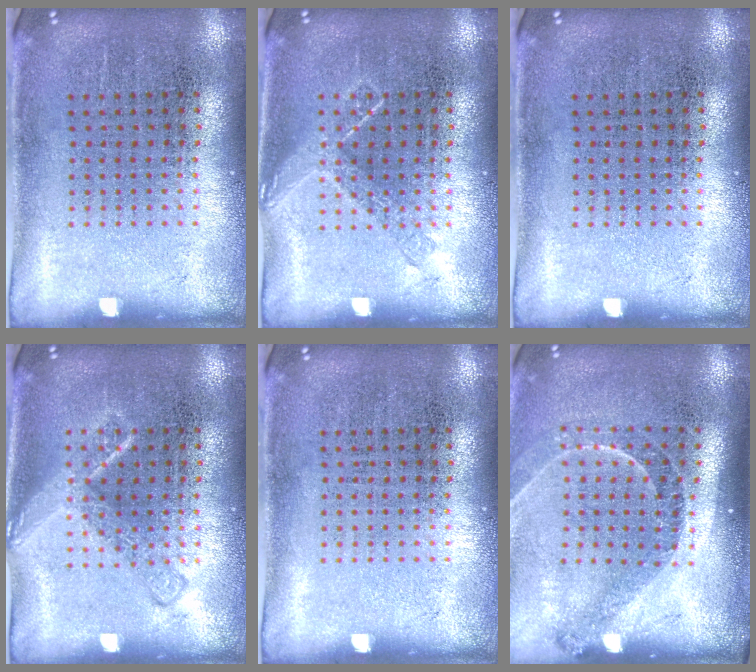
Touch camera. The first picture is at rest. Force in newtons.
{"total": 1.8, "press": 1.8, "slide": 0.4}
{"total": 0.0}
{"total": 2.3, "press": 2.3, "slide": 0.5}
{"total": 0.0}
{"total": 1.4, "press": 1.3, "slide": 0.5}